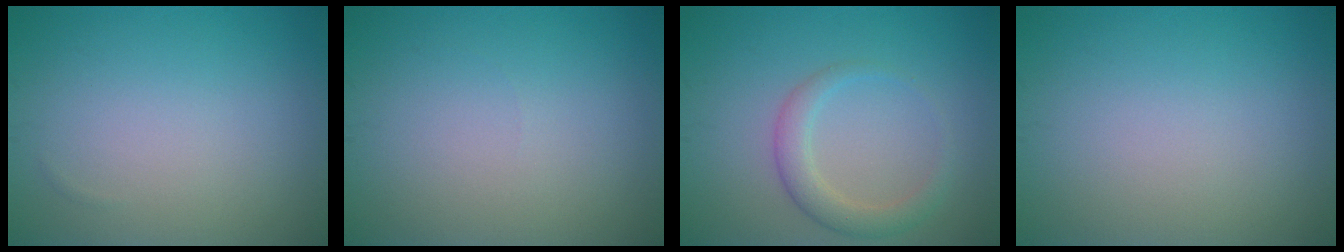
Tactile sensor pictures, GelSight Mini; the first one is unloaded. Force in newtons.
{"total": 0.0}
{"total": 2.6, "press": 2.6, "slide": 0.2}
{"total": 0.0}